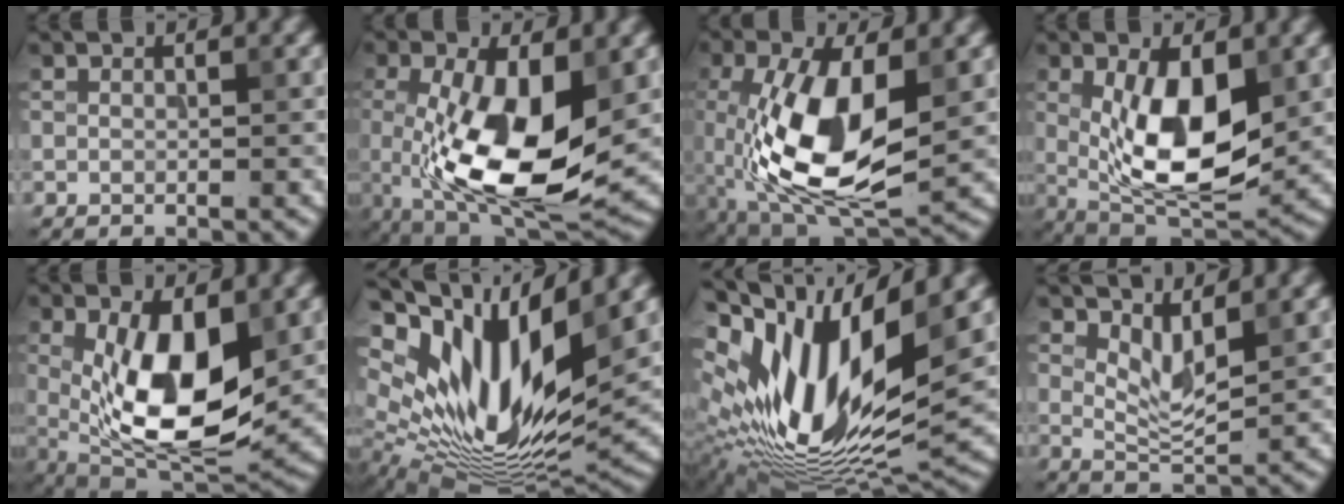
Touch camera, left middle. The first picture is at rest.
{"total": 11.2, "force": [-1.6, 4.7, 10.1], "torque": [-0.188, -0.023, -0.024]}
{"total": 10.9, "force": [-2.0, 4.9, 9.5], "torque": [-0.205, -0.011, -0.038]}
{"total": 9.1, "force": [0.0, 4.0, 8.2], "torque": [-0.145, -0.016, 0.002]}
{"total": 10.5, "force": [-0.1, 4.7, 9.4], "torque": [-0.160, -0.018, 0.002]}
{"total": 14.7, "force": [4.5, 6.2, 12.6], "torque": [-0.241, -0.005, 0.081]}
{"total": 15.7, "force": [2.6, 6.6, 14.0], "torque": [-0.273, 0.000, 0.044]}
{"total": 2.3, "force": [1.0, 0.7, 2.0], "torque": [-0.041, -0.015, 0.021]}